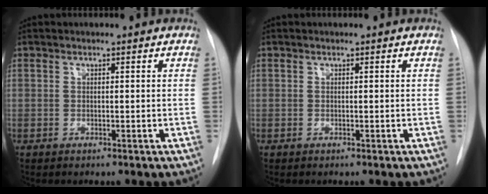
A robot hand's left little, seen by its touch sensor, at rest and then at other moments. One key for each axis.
{"total": 0.0}